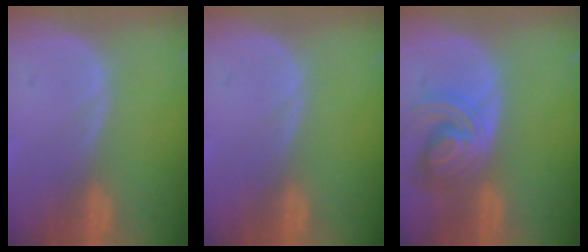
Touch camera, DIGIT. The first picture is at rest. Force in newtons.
{"total": 0.0}
{"total": 7.8, "press": 6.9, "slide": 3.6}